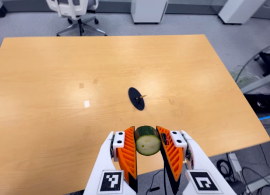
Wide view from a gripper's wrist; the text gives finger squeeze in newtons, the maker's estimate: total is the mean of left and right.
{"total": 11.1, "left": 10.6, "right": 11.6}